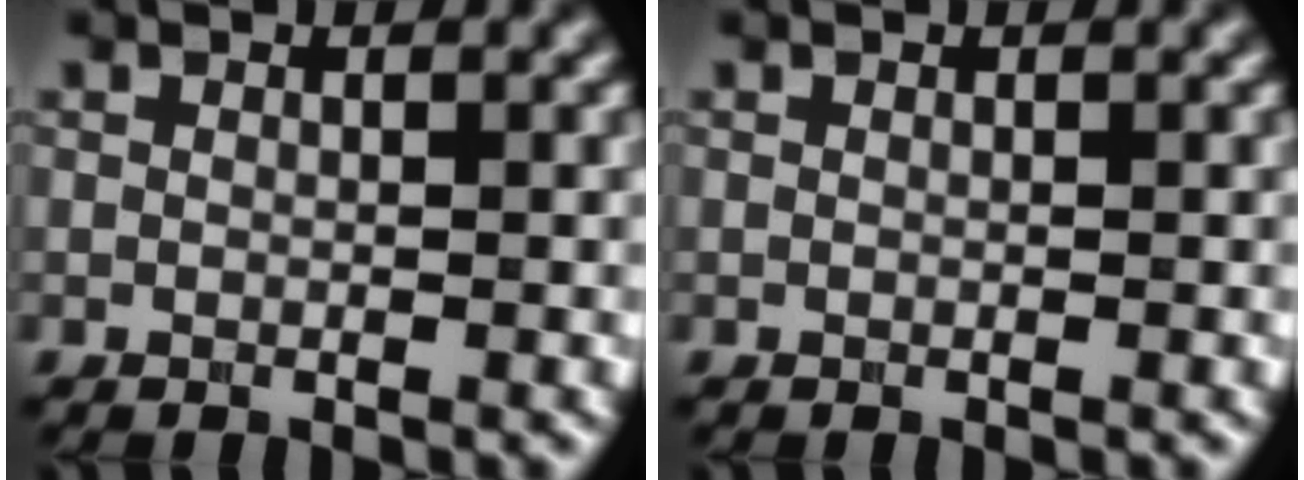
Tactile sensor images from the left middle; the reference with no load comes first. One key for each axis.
{"total": 0.0}